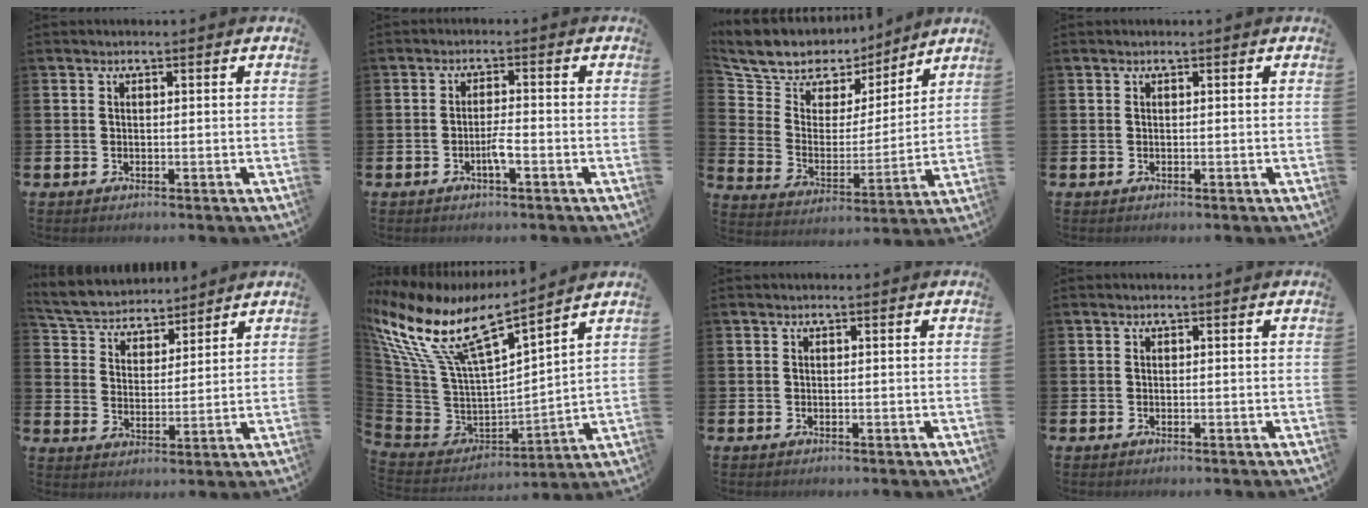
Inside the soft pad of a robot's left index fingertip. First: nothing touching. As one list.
[{"total": 2.1, "force": [-1.3, 0.2, 1.6], "torque": [-0.033, 0.002, -0.023]}, {"total": 9.8, "force": [8.6, 4.4, 1.2], "torque": [-0.083, -0.059, 0.157]}, {"total": 0.0}, {"total": 4.8, "force": [4.6, 1.4, -0.3], "torque": [-0.022, -0.036, 0.079]}, {"total": 10.2, "force": [8.1, 2.7, 5.7], "torque": [-0.153, -0.069, 0.136]}, {"total": 0.0}, {"total": 0.0}]